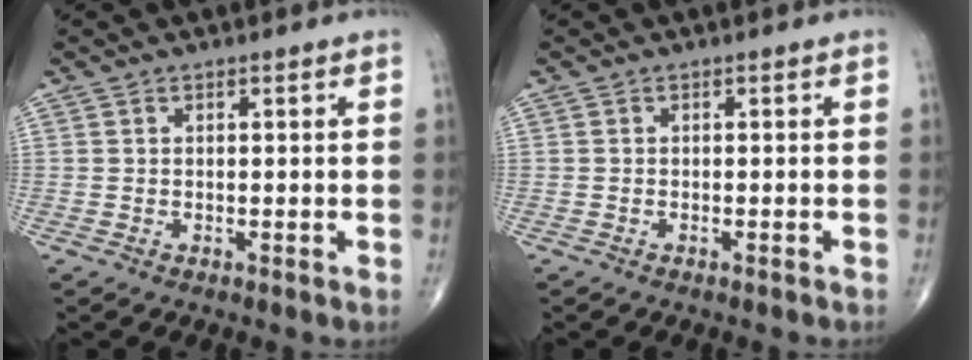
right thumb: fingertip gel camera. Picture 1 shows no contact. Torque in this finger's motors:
{"motor_torque": [-0.56, 0.12, -0.23, 0.03, -0.16]}